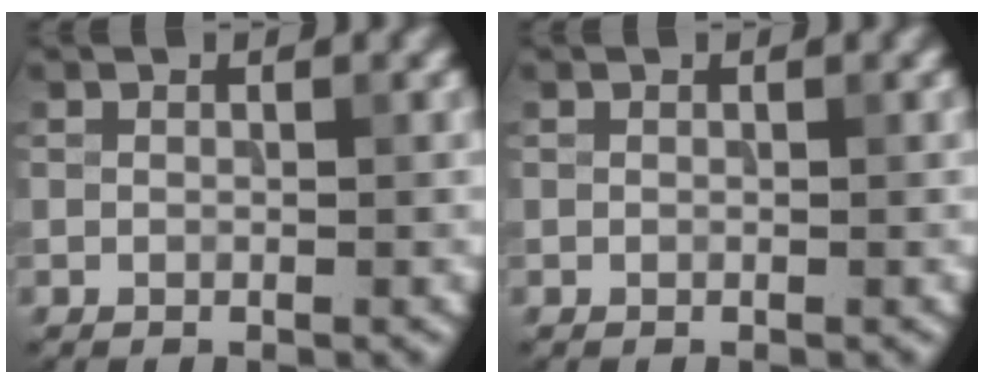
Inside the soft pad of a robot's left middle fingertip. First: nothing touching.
{"total": 0.0}